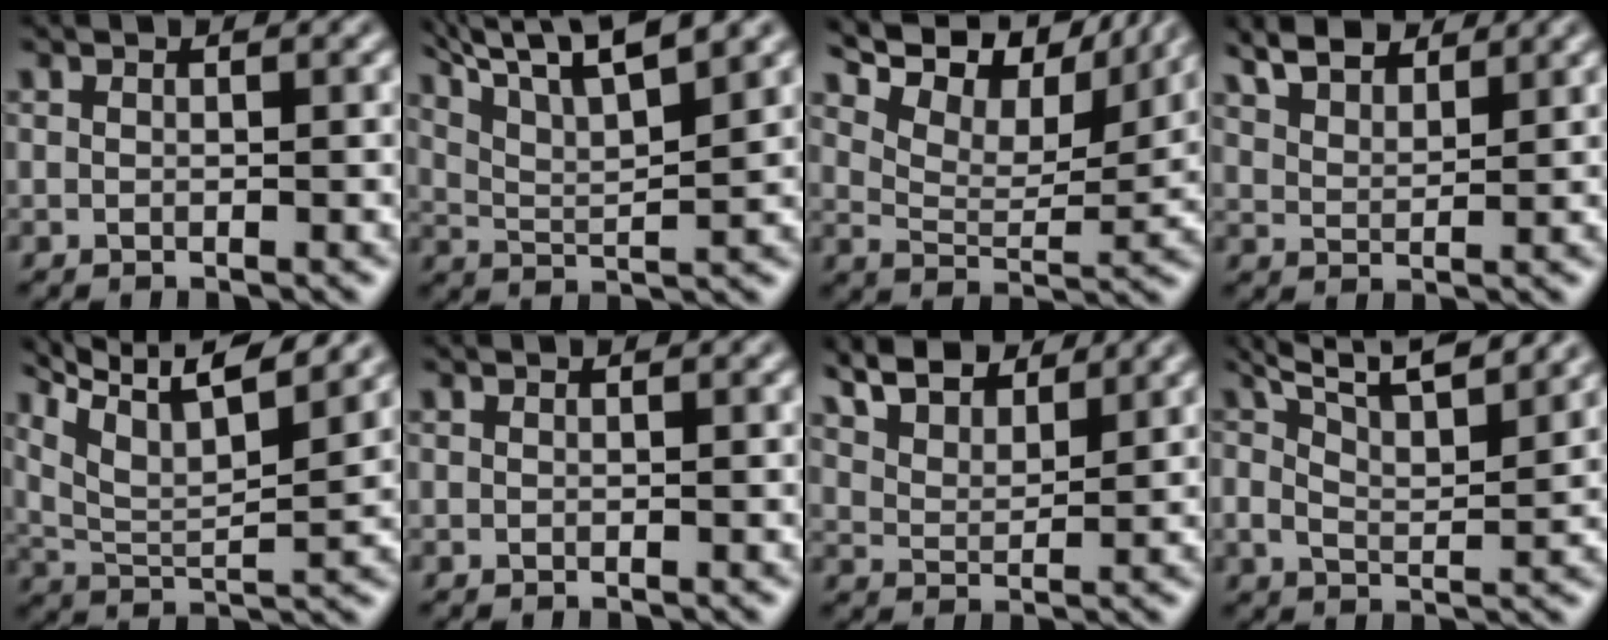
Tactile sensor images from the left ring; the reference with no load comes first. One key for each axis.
{"total": 9.7, "fx": 6.8, "fy": 2.6, "fz": 6.4, "tx": -0.122, "ty": 0.032, "tz": 0.093}
{"total": 11.0, "fx": 7.9, "fy": 4.2, "fz": 6.5, "tx": -0.145, "ty": 0.031, "tz": 0.121}
{"total": 6.5, "fx": 5.1, "fy": 2.4, "fz": 3.2, "tx": -0.072, "ty": 0.032, "tz": 0.070}
{"total": 10.4, "fx": 7.4, "fy": 2.7, "fz": 6.9, "tx": -0.143, "ty": 0.014, "tz": 0.105}
{"total": 0.0}
{"total": 8.2, "fx": 6.4, "fy": 2.9, "fz": 4.1, "tx": -0.097, "ty": 0.031, "tz": 0.099}
{"total": 9.2, "fx": 6.8, "fy": 2.5, "fz": 5.7, "tx": -0.095, "ty": 0.027, "tz": 0.071}